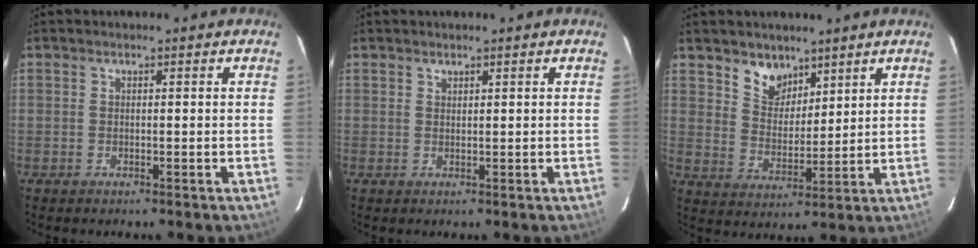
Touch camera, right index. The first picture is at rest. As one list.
[{"total": 0.6, "force": [0.6, 0.2, 0.0], "torque": [-0.001, 0.001, 0.012]}, {"total": 6.8, "force": [5.0, 4.2, 2.1], "torque": [-0.028, 0.006, 0.098]}]